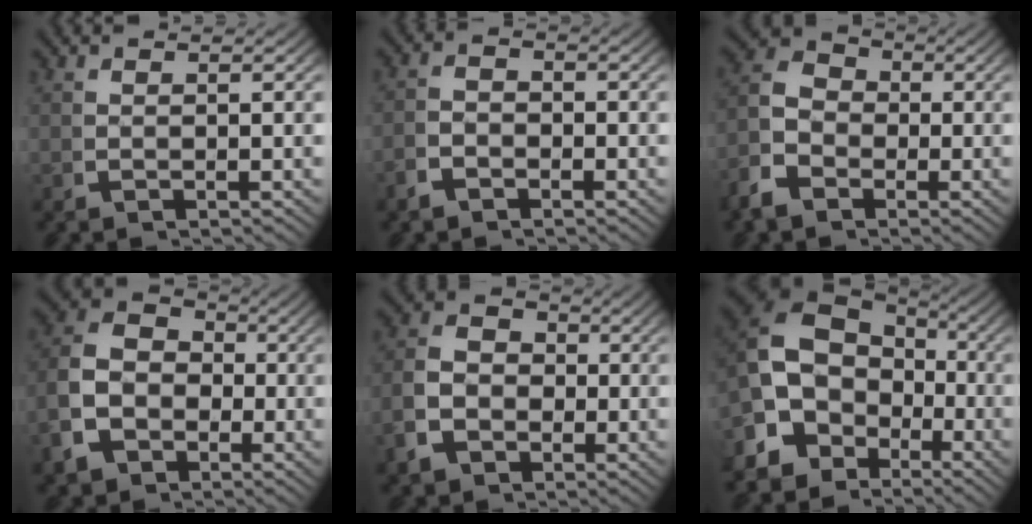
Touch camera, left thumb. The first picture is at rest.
{"total": 1.8, "force": [-1.2, 1.1, 0.8], "torque": [-0.015, -0.006, -0.025]}
{"total": 7.1, "force": [-0.5, 6.0, 3.9], "torque": [-0.065, -0.005, -0.021]}
{"total": 11.7, "force": [0.1, 9.9, 6.2], "torque": [-0.132, -0.011, -0.001]}
{"total": 7.2, "force": [-0.4, 6.0, 4.0], "torque": [-0.082, -0.008, -0.009]}
{"total": 13.0, "force": [0.1, 9.8, 8.5], "torque": [-0.184, -0.033, 0.014]}